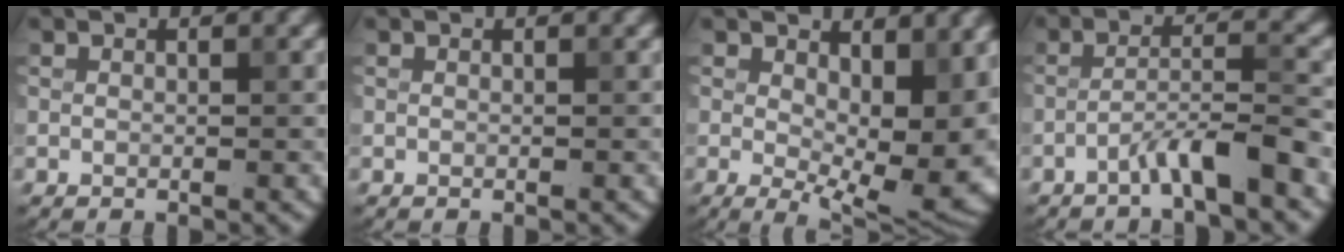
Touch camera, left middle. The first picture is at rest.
{"total": 0.0}
{"total": 11.5, "force": [1.0, 5.9, 9.8], "torque": [-0.118, -0.016, 0.032]}
{"total": 4.0, "force": [-2.6, 0.3, 3.0], "torque": [-0.053, 0.018, -0.052]}